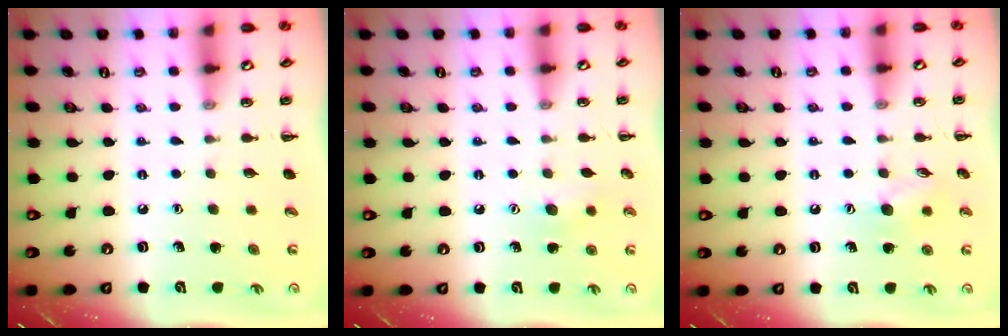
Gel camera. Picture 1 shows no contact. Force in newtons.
{"total": 7.7, "press": 7.5, "slide": 2.0}
{"total": 7.3, "press": 7.2, "slide": 0.8}